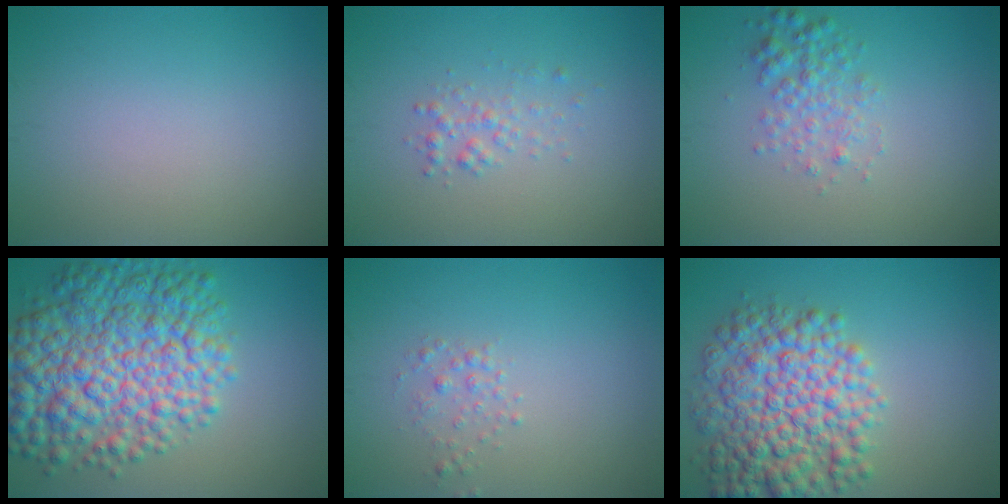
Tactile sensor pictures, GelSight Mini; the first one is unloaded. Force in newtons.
{"total": 1.4, "press": 1.4, "slide": 0.1}
{"total": 2.5, "press": 2.5, "slide": 0.0}
{"total": 11.2, "press": 11.2, "slide": 0.3}
{"total": 1.1, "press": 1.1, "slide": 0.1}
{"total": 9.1, "press": 9.1, "slide": 0.2}